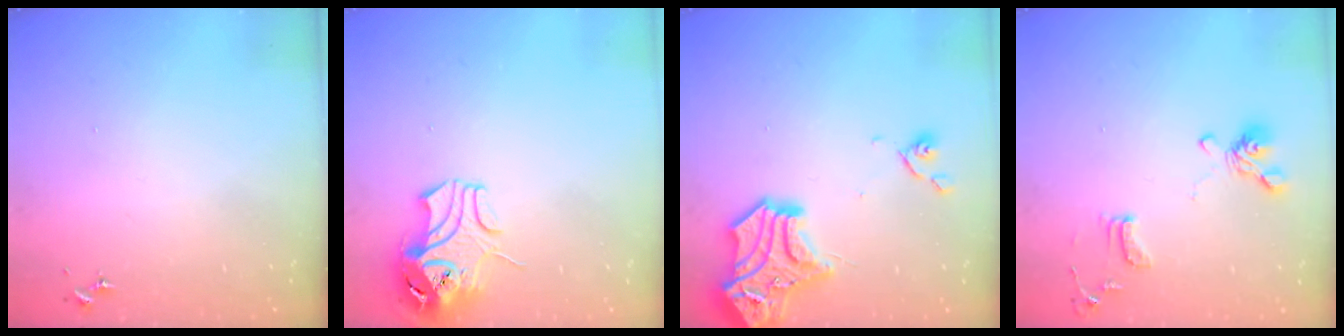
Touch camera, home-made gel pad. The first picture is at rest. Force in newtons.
{"total": 9.8, "press": 9.7, "slide": 1.6}
{"total": 17.6, "press": 17.4, "slide": 2.2}
{"total": 12.3, "press": 12.2, "slide": 1.8}